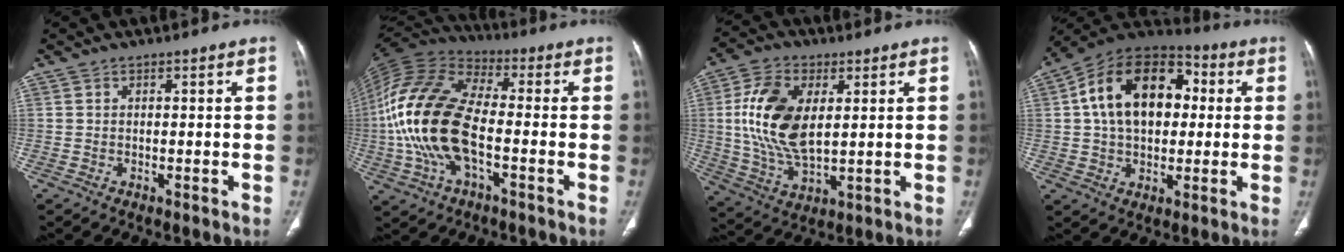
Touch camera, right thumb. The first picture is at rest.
{"total": 19.8, "force": [-3.0, 9.7, 17.0], "torque": [-0.357, 0.026, -0.059]}
{"total": 14.9, "force": [2.6, 8.1, 12.3], "torque": [-0.240, -0.008, 0.054]}
{"total": 19.7, "force": [3.1, 13.0, 14.4], "torque": [-0.216, 0.028, 0.045]}